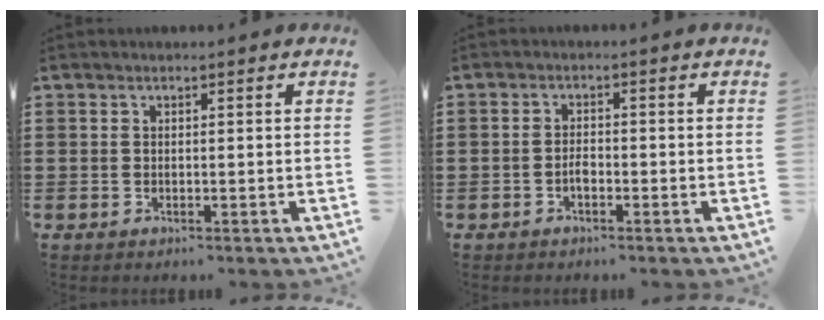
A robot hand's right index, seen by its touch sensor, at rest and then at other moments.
{"total": 1.9, "force": [-0.9, 0.9, 1.3], "torque": [-0.027, 0.002, -0.017]}